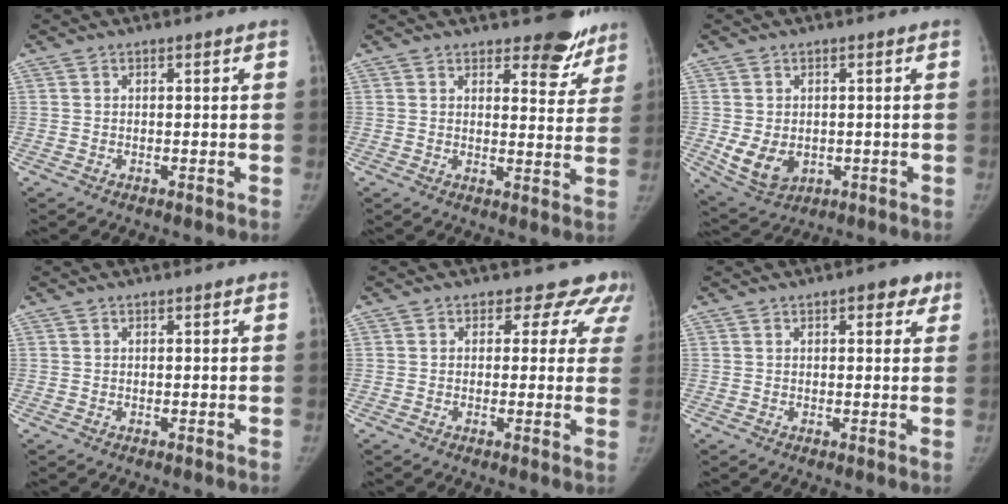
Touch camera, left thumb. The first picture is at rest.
{"total": 9.1, "force": [7.1, 3.9, 4.2], "torque": [-0.012, -0.051, 0.084]}
{"total": 7.0, "force": [-0.9, 5.3, 4.6], "torque": [-0.070, -0.010, 0.001]}
{"total": 0.0}
{"total": 7.6, "force": [5.8, 4.9, 1.0], "torque": [0.044, -0.015, 0.038]}
{"total": 4.1, "force": [2.1, 2.0, 2.9], "torque": [-0.016, -0.002, 0.017]}